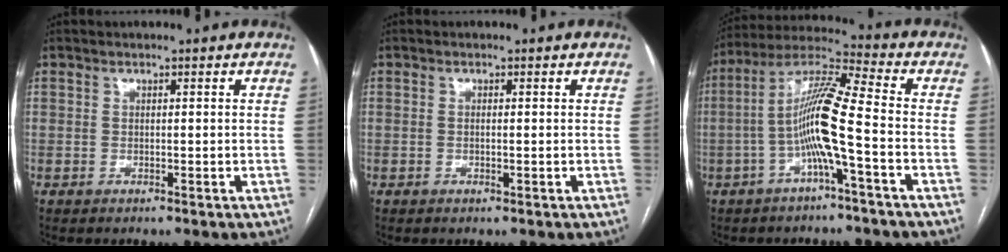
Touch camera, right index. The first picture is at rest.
{"total": 0.6, "force": [0.0, 0.1, 0.6], "torque": [-0.013, 0.000, 0.002]}
{"total": 10.7, "force": [-2.8, -0.4, 10.4], "torque": [-0.204, 0.021, -0.058]}